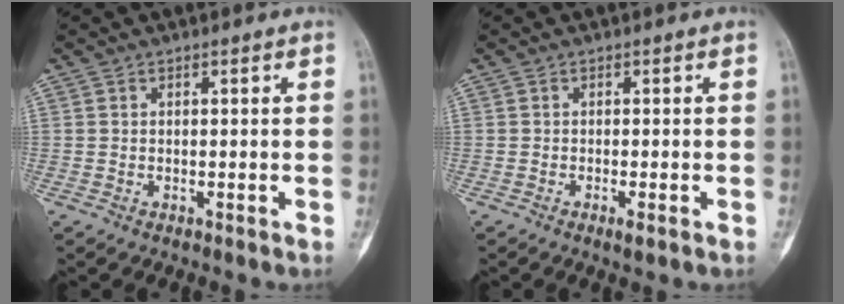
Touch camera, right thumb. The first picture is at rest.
{"total": 1.4, "force": [-0.6, 0.4, 1.2], "torque": [-0.019, -0.002, -0.010]}